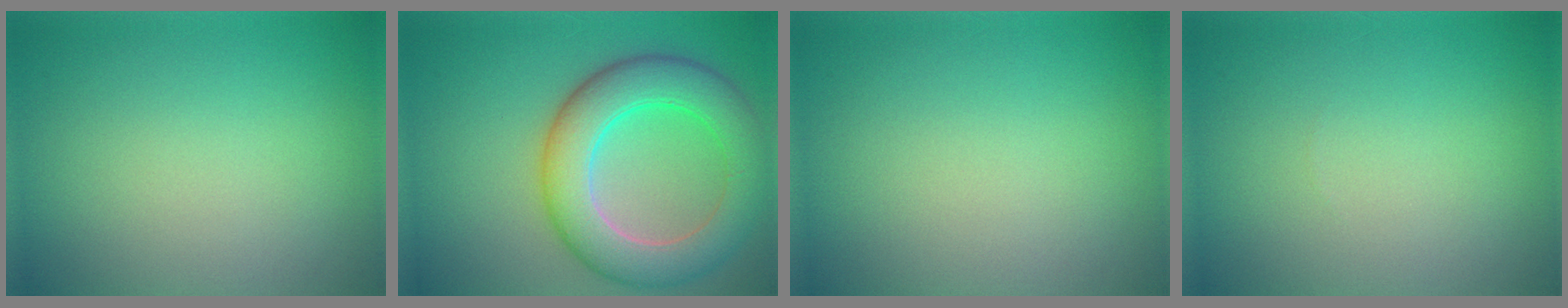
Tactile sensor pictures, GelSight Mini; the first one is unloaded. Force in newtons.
{"total": 8.1, "press": 8.1, "slide": 0.7}
{"total": 0.0}
{"total": 0.0}